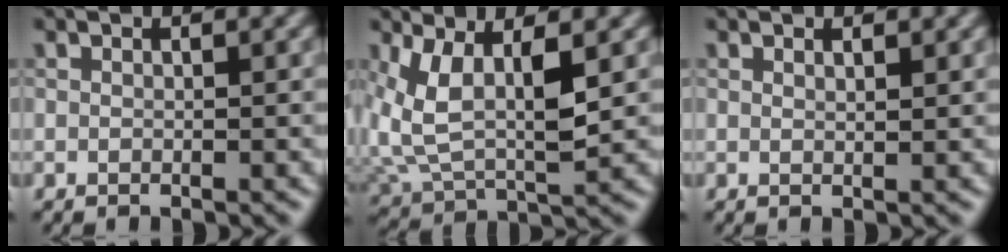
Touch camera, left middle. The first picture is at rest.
{"total": 5.8, "force": [1.4, 2.9, 4.8], "torque": [-0.122, -0.008, 0.038]}
{"total": 0.7, "force": [0.6, 0.2, 0.4], "torque": [-0.005, -0.003, 0.006]}